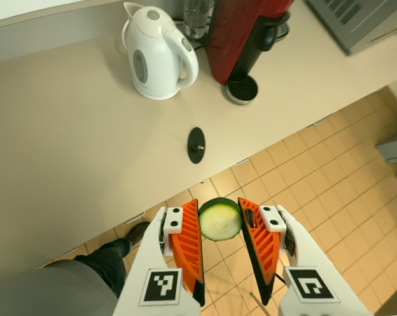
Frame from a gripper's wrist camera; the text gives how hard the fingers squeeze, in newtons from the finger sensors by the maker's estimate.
{"total": 9.6, "left": 9.6, "right": 9.6}